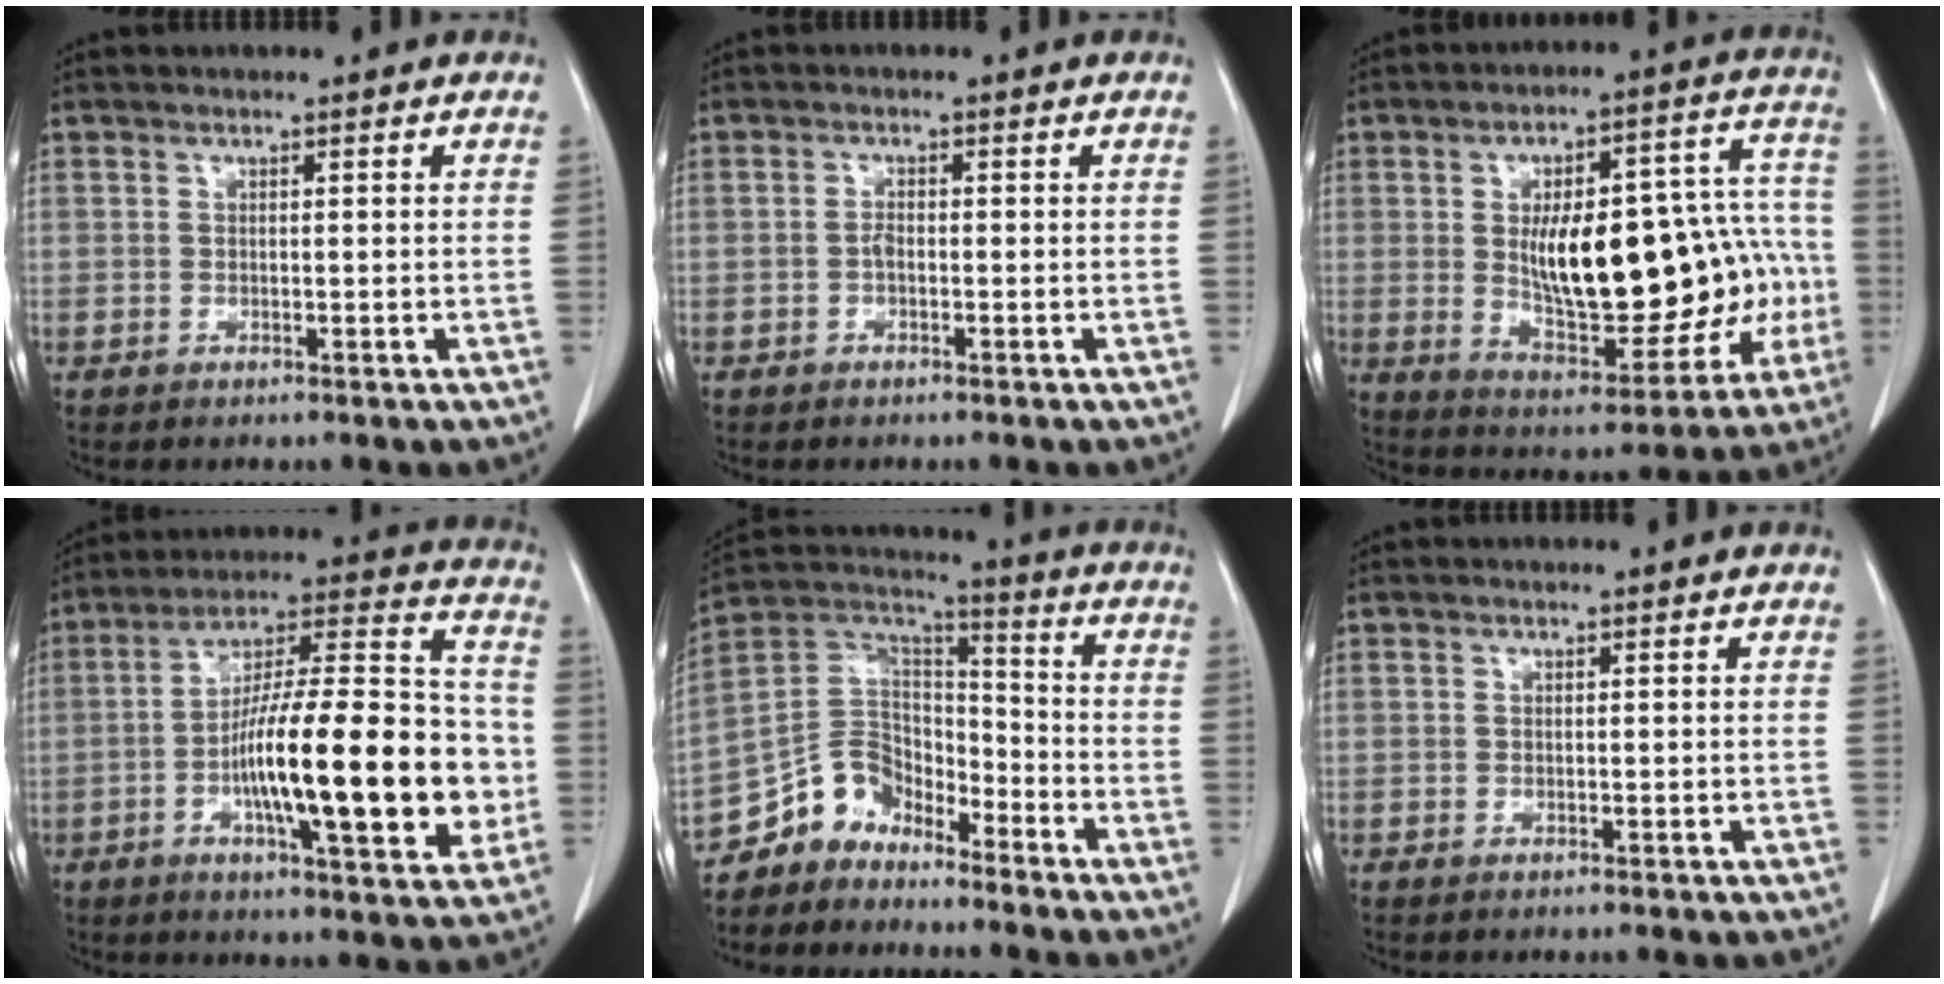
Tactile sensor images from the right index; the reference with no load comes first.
{"total": 1.0, "force": [-0.3, 0.5, 0.9], "torque": [-0.015, 0.005, -0.005]}
{"total": 23.8, "force": [-1.4, 9.9, 21.6], "torque": [-0.286, 0.043, 0.005]}
{"total": 22.6, "force": [-4.0, 4.4, 21.8], "torque": [-0.330, 0.017, -0.059]}
{"total": 9.7, "force": [-7.8, 5.6, 1.1], "torque": [-0.020, 0.057, -0.155]}
{"total": 0.0}